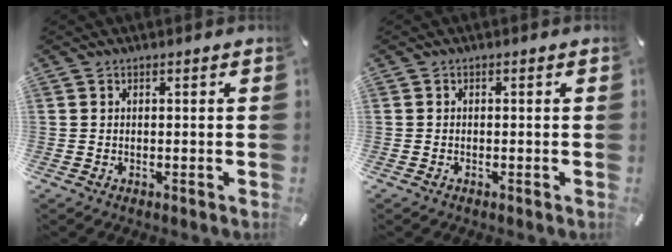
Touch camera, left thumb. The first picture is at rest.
{"total": 0.0}